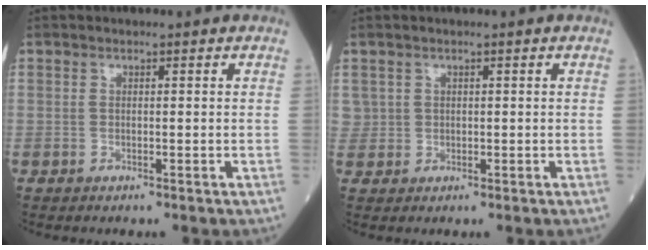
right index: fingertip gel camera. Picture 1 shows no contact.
{"total": 1.8, "force": [0.7, 1.6, 0.0], "torque": [0.014, 0.006, 0.009]}